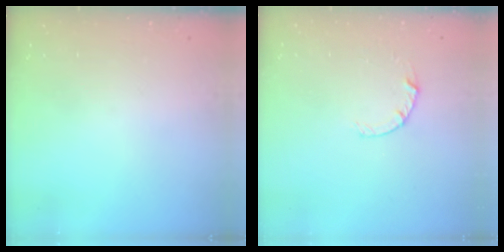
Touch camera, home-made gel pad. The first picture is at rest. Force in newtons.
{"total": 4.5, "press": 4.4, "slide": 0.5}